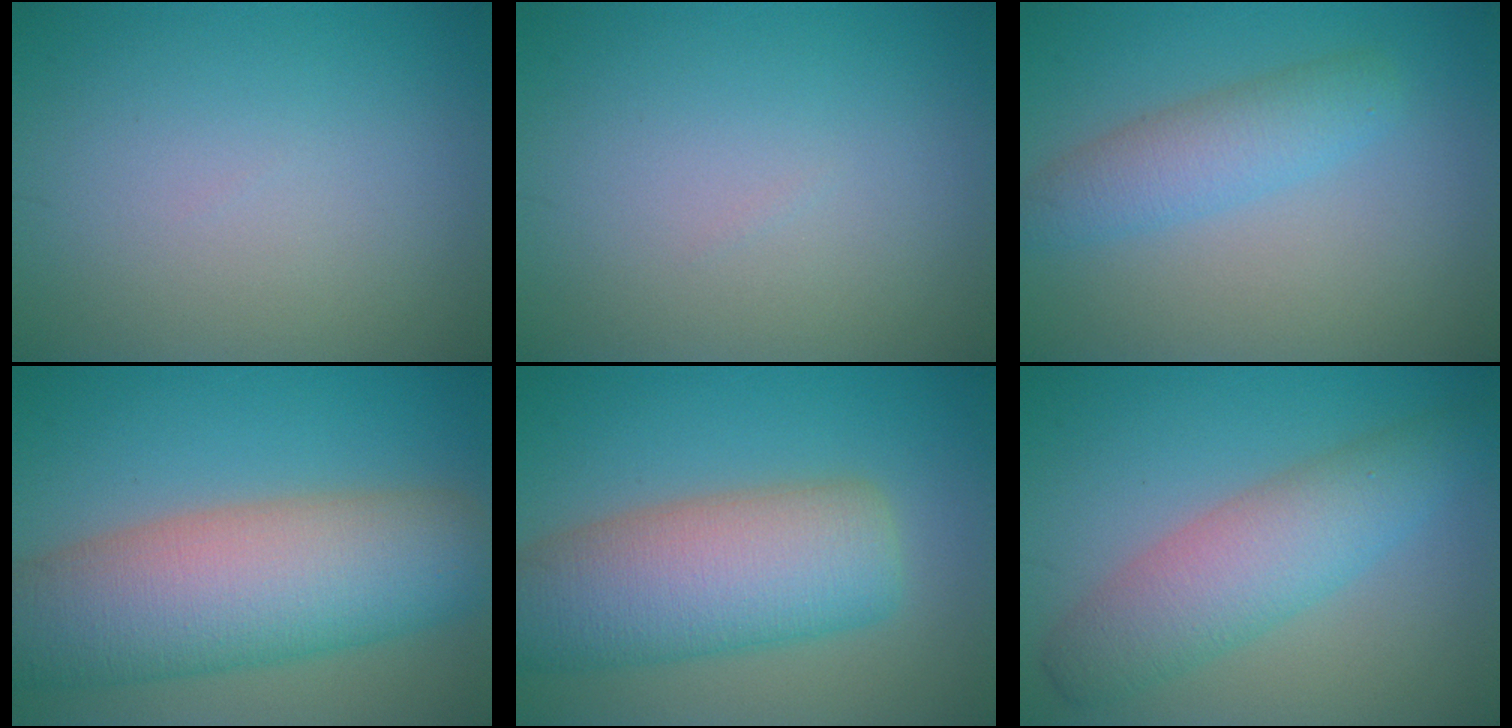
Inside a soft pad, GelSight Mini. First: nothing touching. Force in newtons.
{"total": 0.0}
{"total": 3.6, "press": 3.6, "slide": 0.0}
{"total": 11.9, "press": 11.9, "slide": 0.8}
{"total": 10.0, "press": 9.9, "slide": 0.7}
{"total": 5.8, "press": 5.8, "slide": 0.1}